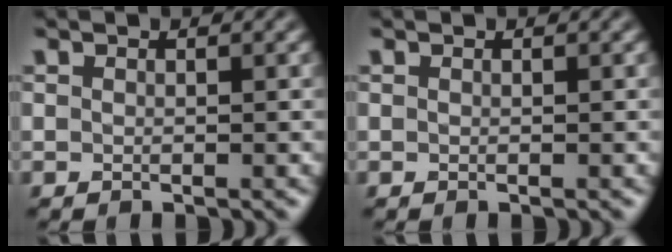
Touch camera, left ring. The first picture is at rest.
{"total": 0.0}